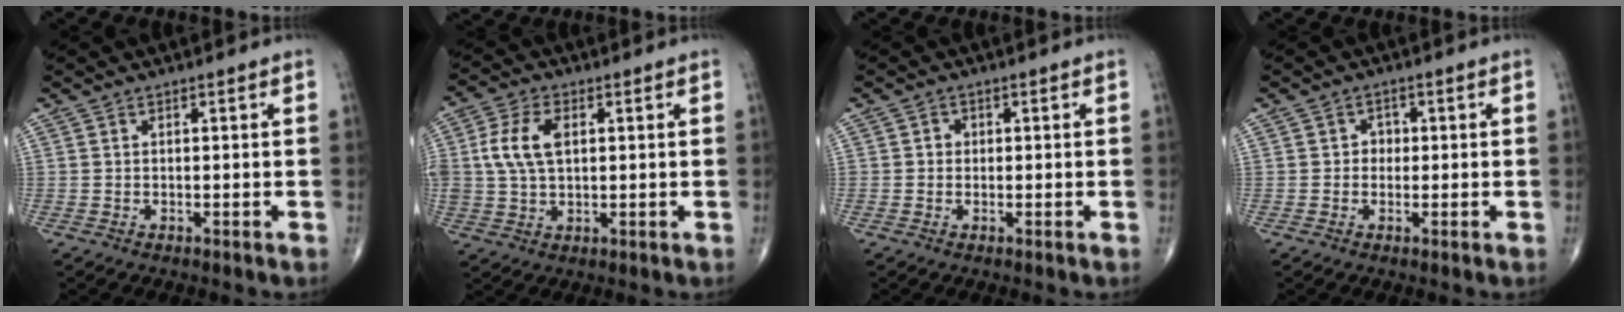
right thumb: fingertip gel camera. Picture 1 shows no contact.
{"total": 8.4, "force": [1.6, 4.9, 6.6], "torque": [-0.140, 0.007, 0.033]}
{"total": 1.4, "force": [0.1, 1.3, 0.5], "torque": [0.001, 0.004, -0.001]}
{"total": 2.3, "force": [-0.4, 2.0, 1.1], "torque": [0.005, 0.009, -0.014]}